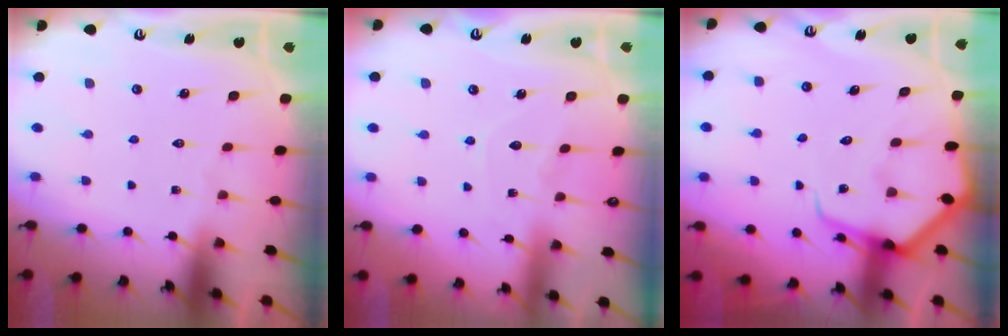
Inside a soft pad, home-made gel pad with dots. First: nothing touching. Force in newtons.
{"total": 5.5, "press": 5.4, "slide": 0.6}
{"total": 7.2, "press": 7.2, "slide": 0.8}